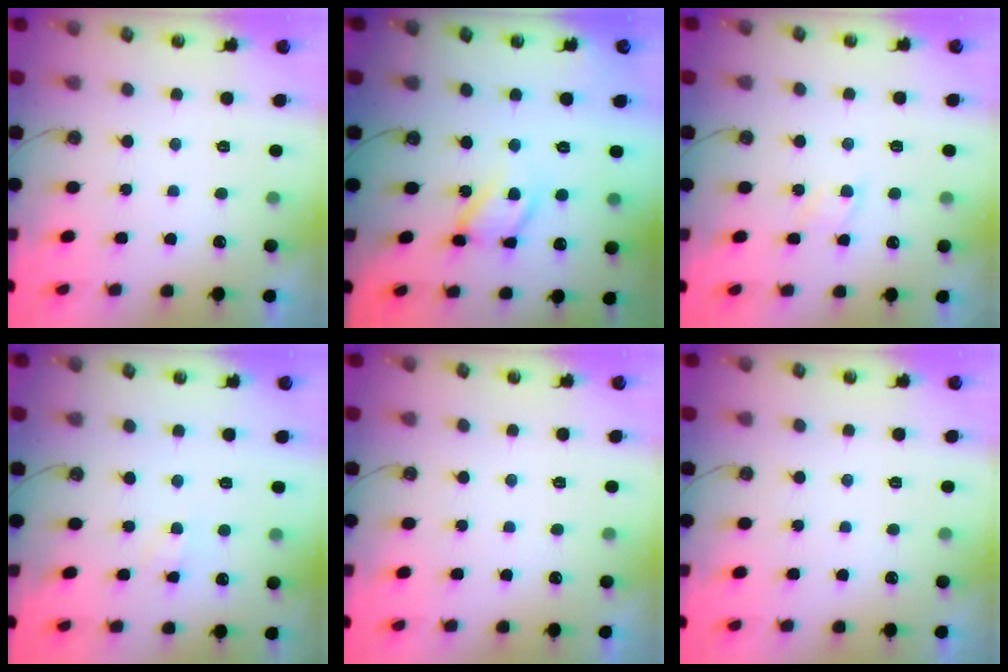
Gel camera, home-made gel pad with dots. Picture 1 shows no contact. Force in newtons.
{"total": 12.5, "press": 12.5, "slide": 1.1}
{"total": 3.9, "press": 3.9, "slide": 0.5}
{"total": 2.8, "press": 2.8, "slide": 0.5}
{"total": 0.0}
{"total": 0.0}